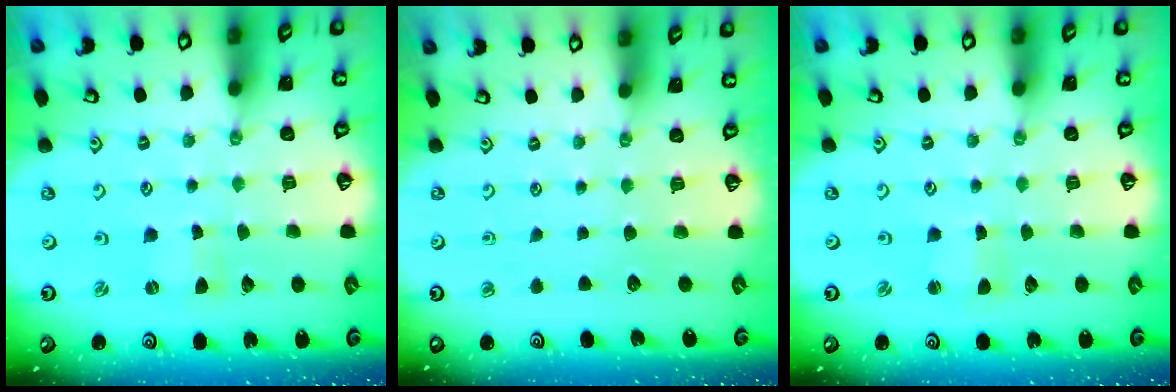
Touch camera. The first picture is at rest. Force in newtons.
{"total": 0.0}
{"total": 1.0, "press": 1.0, "slide": 0.0}